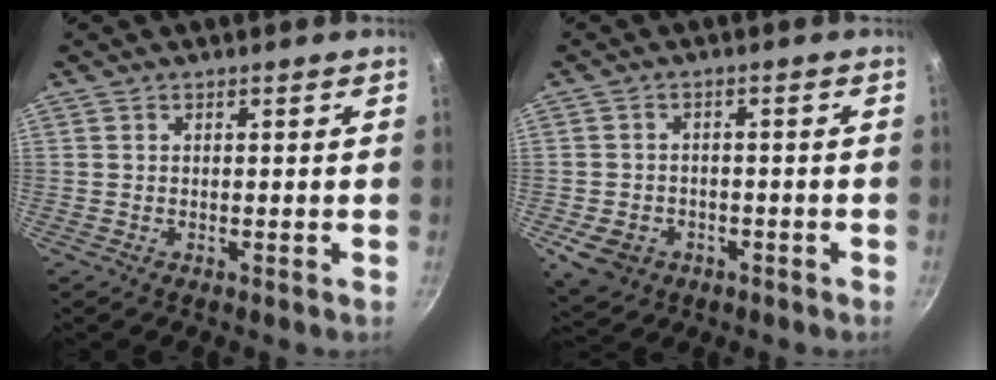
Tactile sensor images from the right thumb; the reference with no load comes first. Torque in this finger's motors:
{"motor_torque": [0.39, 0.66, 0.59, -0.43, 0.11]}